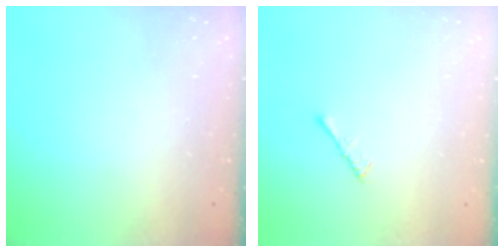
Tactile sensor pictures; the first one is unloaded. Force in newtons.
{"total": 2.2, "press": 2.1, "slide": 0.5}